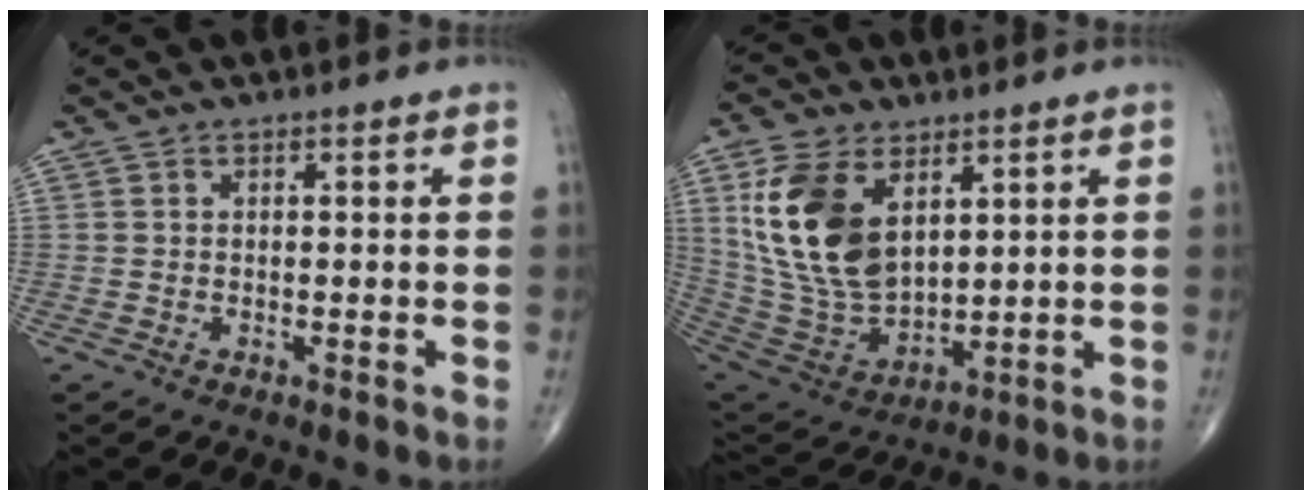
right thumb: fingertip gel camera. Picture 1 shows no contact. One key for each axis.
{"total": 18.1, "fx": 6.1, "fy": 10.7, "fz": 13.3, "tx": -0.247, "ty": -0.029, "tz": 0.132}